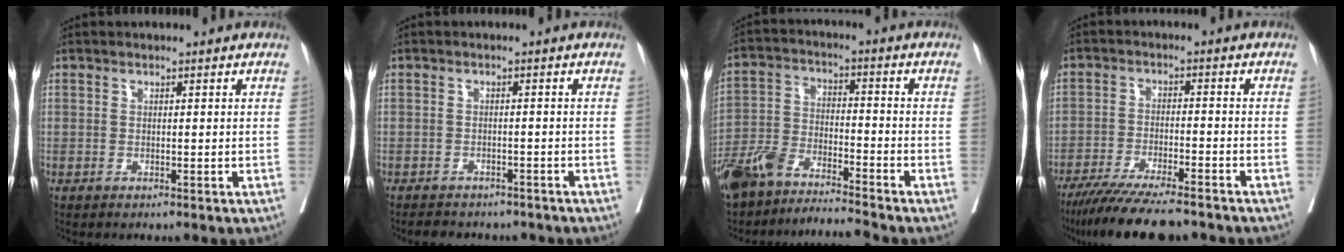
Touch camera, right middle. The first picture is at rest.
{"total": 8.0, "force": [-7.0, 3.0, 2.4], "torque": [-0.036, 0.004, -0.081]}
{"total": 9.1, "force": [-8.5, 0.5, 3.2], "torque": [-0.073, 0.007, -0.162]}
{"total": 13.1, "force": [-11.1, 1.2, 6.9], "torque": [-0.105, -0.029, -0.175]}